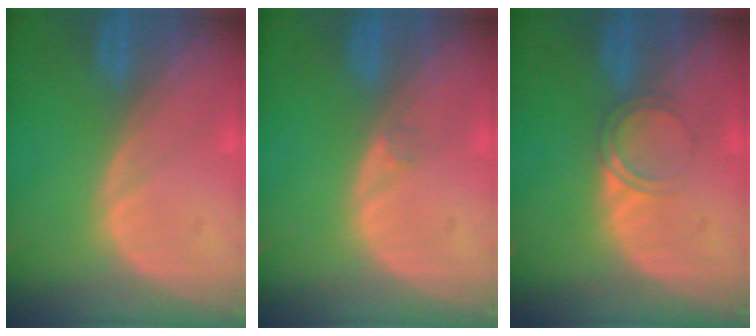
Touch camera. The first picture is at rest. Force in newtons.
{"total": 0.5, "press": 0.5, "slide": 0.1}
{"total": 2.4, "press": 2.4, "slide": 0.2}